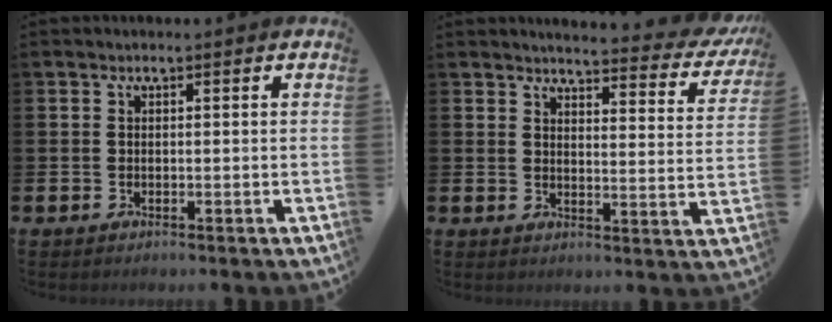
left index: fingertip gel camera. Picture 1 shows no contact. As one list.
[{"total": 3.6, "force": [3.5, 0.4, 0.8], "torque": [-0.022, -0.034, 0.053]}]